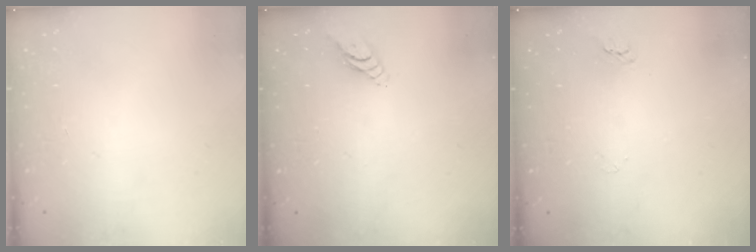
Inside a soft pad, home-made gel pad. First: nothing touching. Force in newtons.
{"total": 4.7, "press": 4.7, "slide": 0.1}
{"total": 2.5, "press": 2.5, "slide": 0.2}